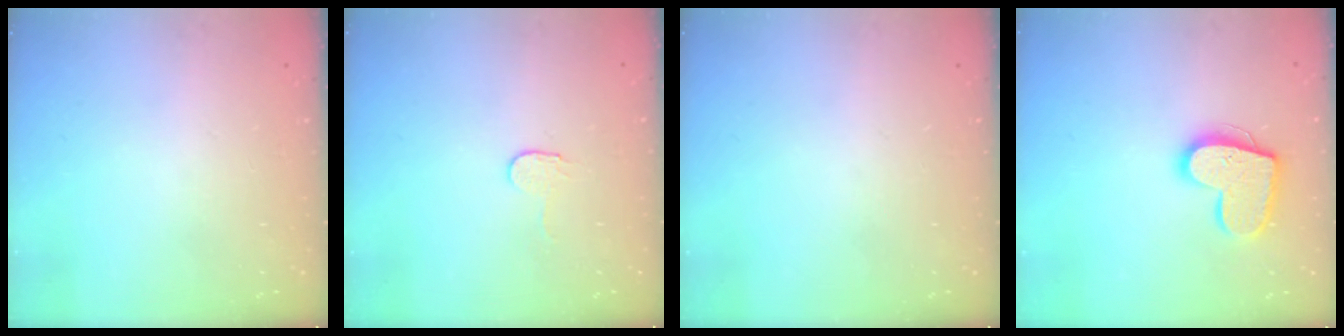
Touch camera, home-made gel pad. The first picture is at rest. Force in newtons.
{"total": 2.9, "press": 2.9, "slide": 0.3}
{"total": 0.0}
{"total": 14.8, "press": 14.8, "slide": 1.0}